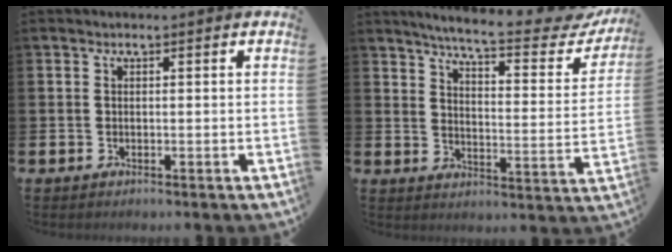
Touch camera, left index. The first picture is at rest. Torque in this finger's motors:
{"motor_torque": [1.07, -1.07, 0.80, 0.20]}